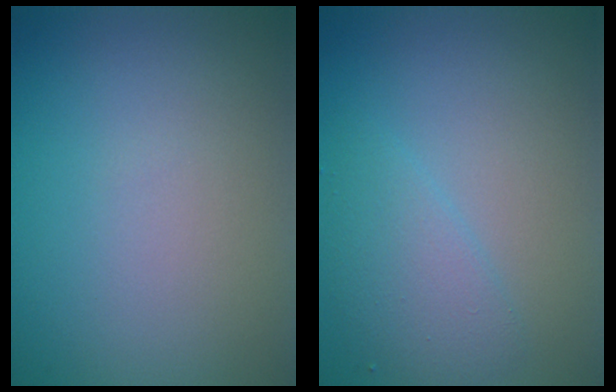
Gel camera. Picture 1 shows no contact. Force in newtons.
{"total": 2.5, "press": 2.5, "slide": 0.1}